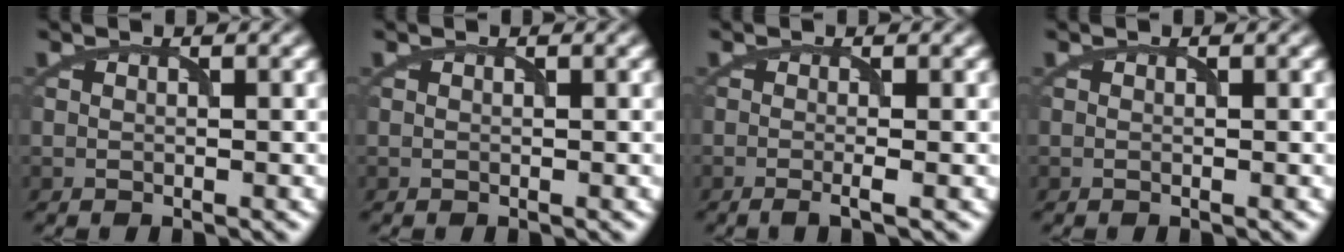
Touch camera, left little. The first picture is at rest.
{"total": 0.0}
{"total": 1.7, "force": [-0.5, 0.3, 1.6], "torque": [-0.025, -0.004, -0.013]}
{"total": 0.0}